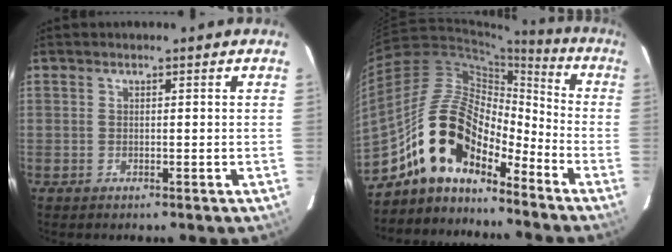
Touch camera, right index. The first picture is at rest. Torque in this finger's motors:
{"motor_torque": [0.92, -0.53, 1.05, 0.21]}